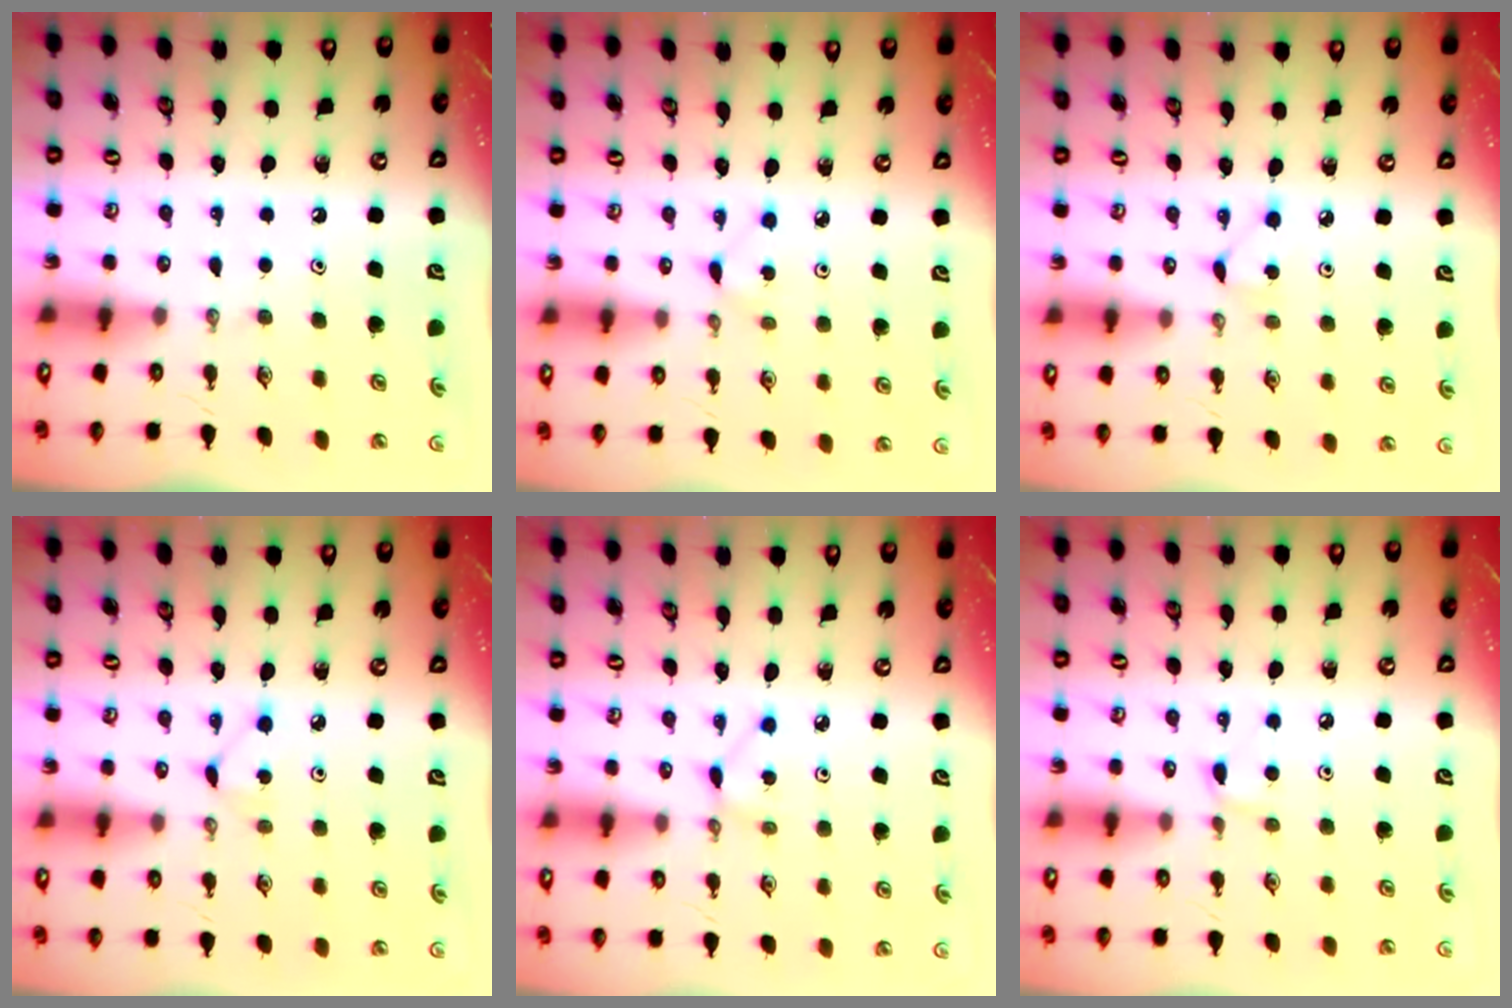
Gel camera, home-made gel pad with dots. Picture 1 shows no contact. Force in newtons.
{"total": 2.6, "press": 2.6, "slide": 0.2}
{"total": 3.4, "press": 3.4, "slide": 0.3}
{"total": 3.8, "press": 3.7, "slide": 0.5}
{"total": 1.9, "press": 1.9, "slide": 0.2}
{"total": 4.6, "press": 4.5, "slide": 0.4}